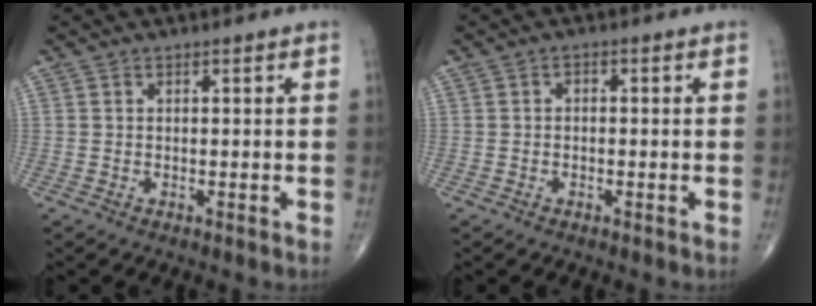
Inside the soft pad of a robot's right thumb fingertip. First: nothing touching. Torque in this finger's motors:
{"motor_torque": [0.29, -0.35, 0.21, 0.04, -0.06]}